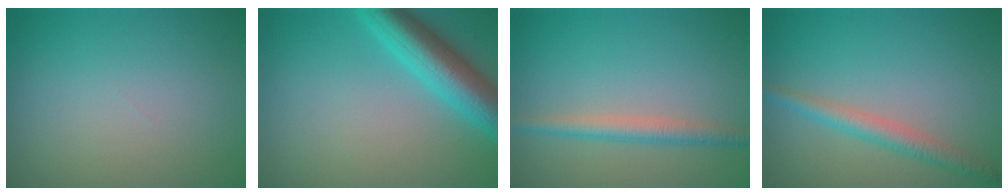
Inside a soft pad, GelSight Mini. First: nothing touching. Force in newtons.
{"total": 6.6, "press": 6.6, "slide": 0.2}
{"total": 2.4, "press": 2.4, "slide": 0.0}
{"total": 2.5, "press": 2.5, "slide": 0.1}